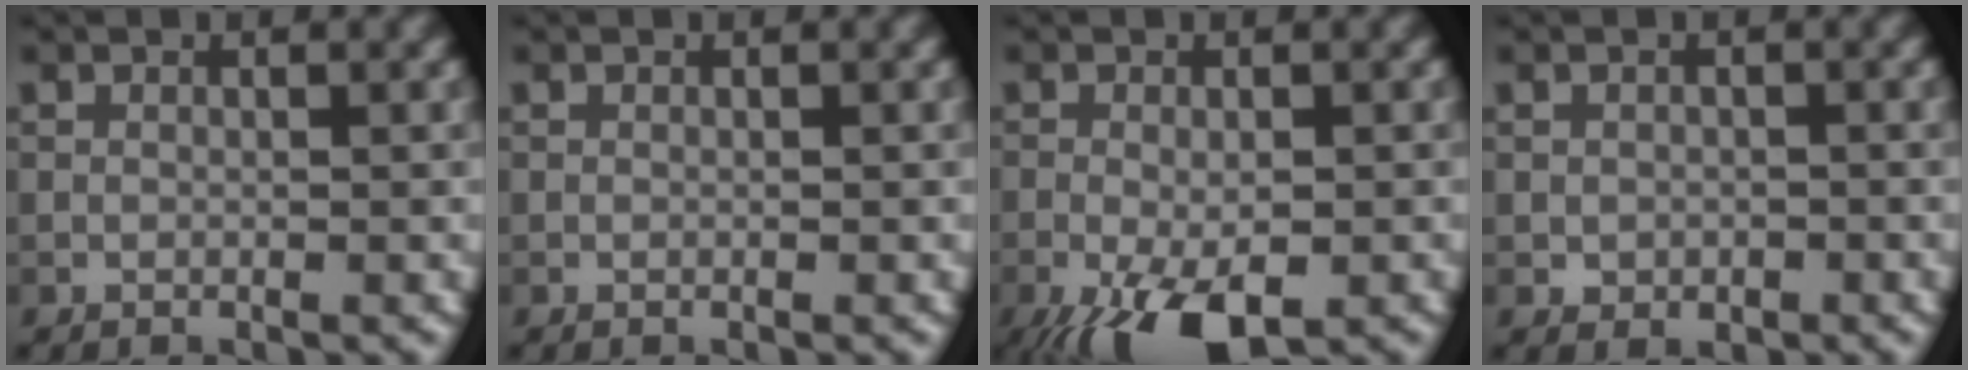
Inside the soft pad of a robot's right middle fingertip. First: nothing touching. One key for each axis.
{"total": 0.0}
{"total": 7.1, "fx": -3.8, "fy": 2.8, "fz": 5.3, "tx": -0.097, "ty": -0.015, "tz": -0.059}
{"total": 1.1, "fx": -0.2, "fy": 1.0, "fz": 0.4, "tx": -0.006, "ty": -0.004, "tz": -0.004}